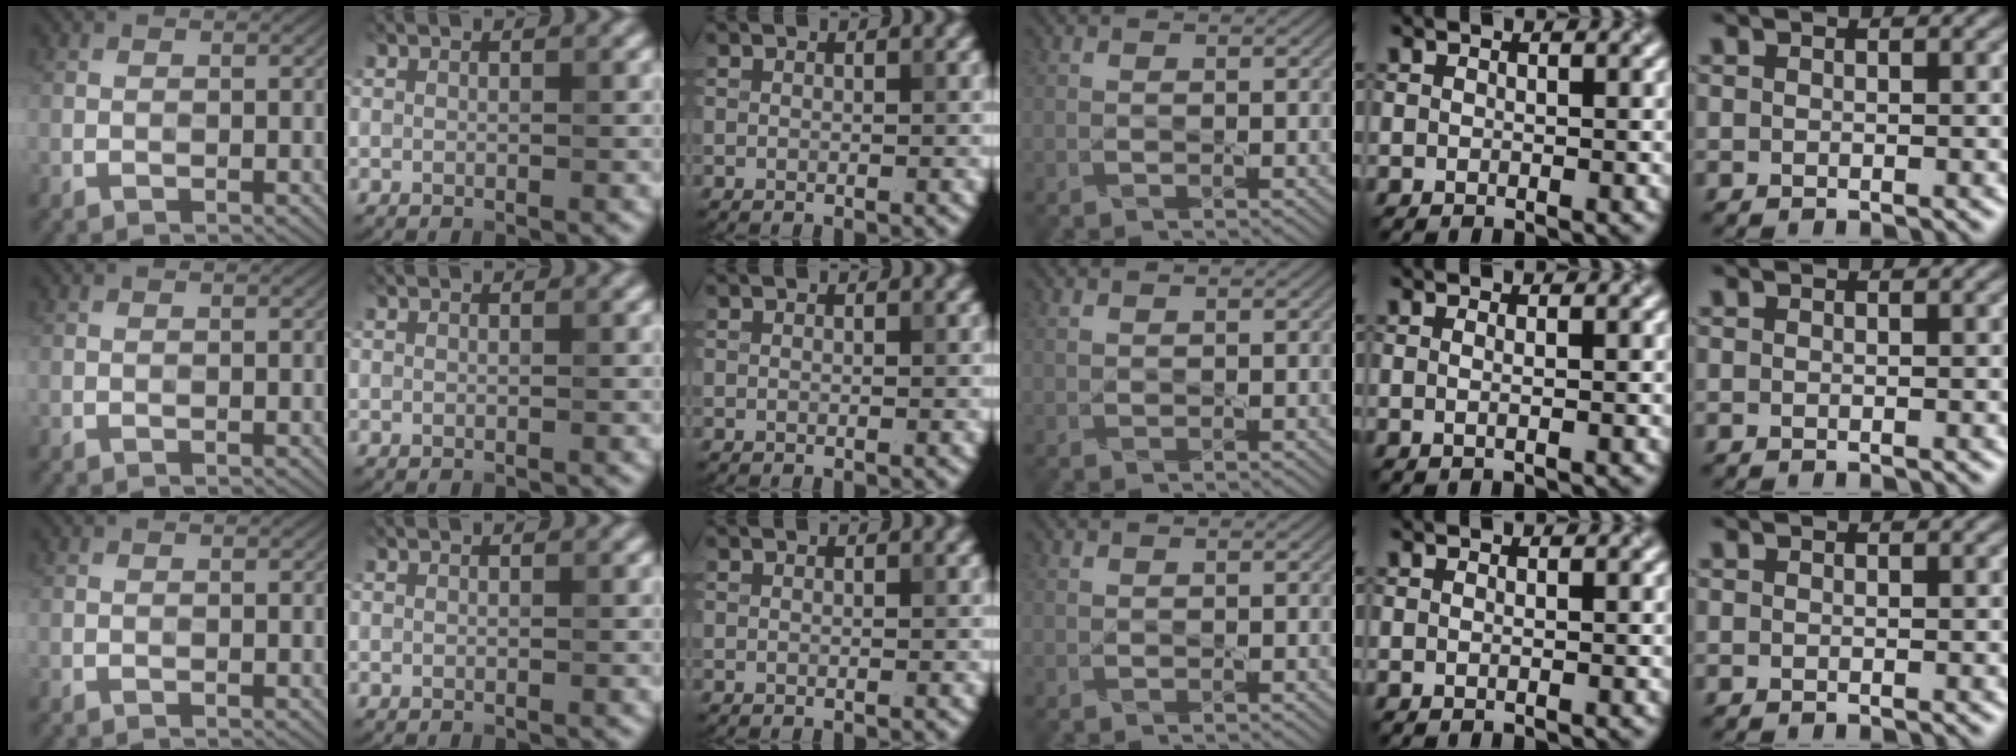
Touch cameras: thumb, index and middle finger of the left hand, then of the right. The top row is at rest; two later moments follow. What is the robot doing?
{"motion": "lift_and_place", "object": "knife"}